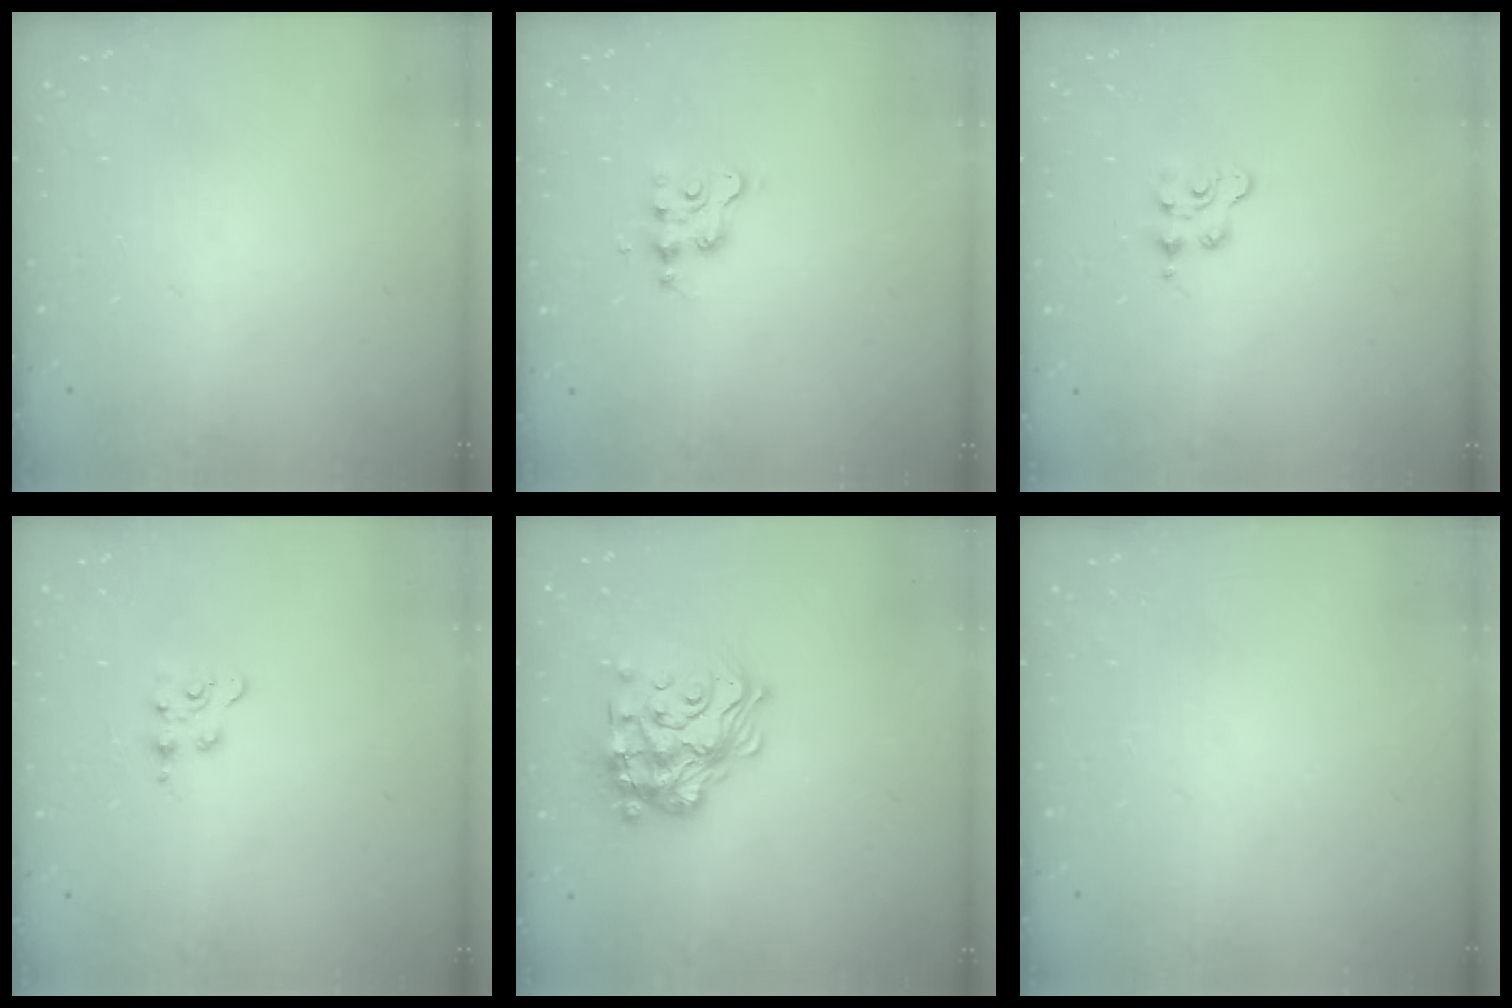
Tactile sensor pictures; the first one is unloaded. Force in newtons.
{"total": 2.8, "press": 2.8, "slide": 0.3}
{"total": 2.4, "press": 2.4, "slide": 0.4}
{"total": 2.9, "press": 2.9, "slide": 0.4}
{"total": 20.5, "press": 20.5, "slide": 1.1}
{"total": 0.0}